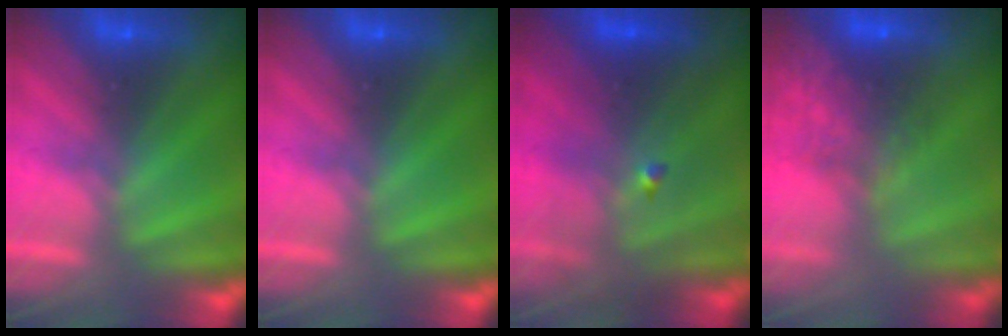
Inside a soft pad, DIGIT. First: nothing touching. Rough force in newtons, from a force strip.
{"total": 0.0}
{"total": 4.4}
{"total": 11.5}